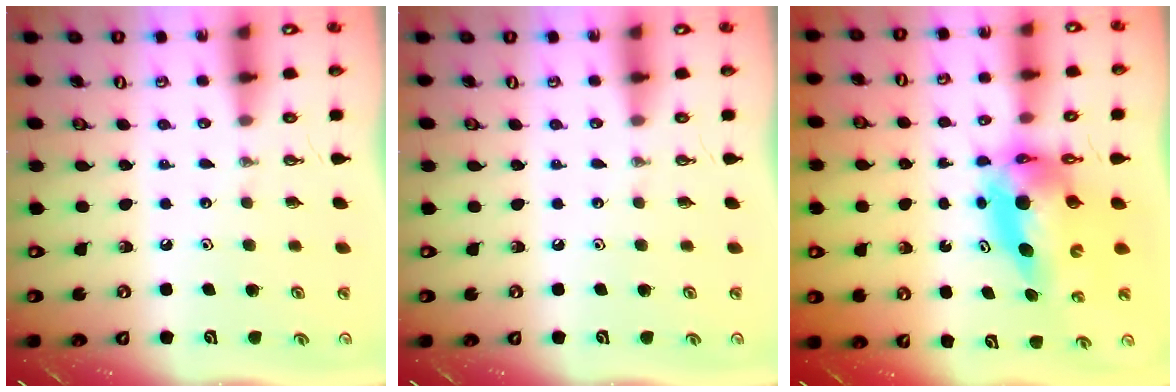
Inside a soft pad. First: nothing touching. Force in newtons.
{"total": 0.0}
{"total": 9.8, "press": 9.8, "slide": 1.0}